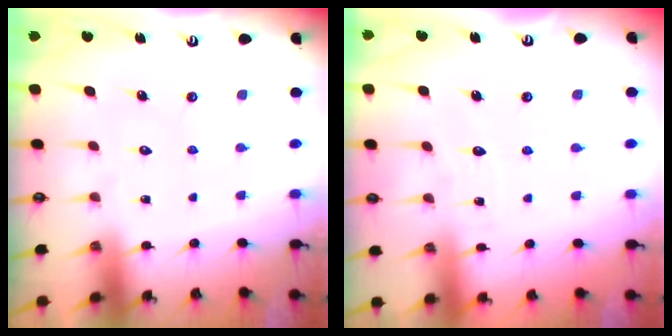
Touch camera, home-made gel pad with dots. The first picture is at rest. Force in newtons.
{"total": 2.9, "press": 2.9, "slide": 0.2}